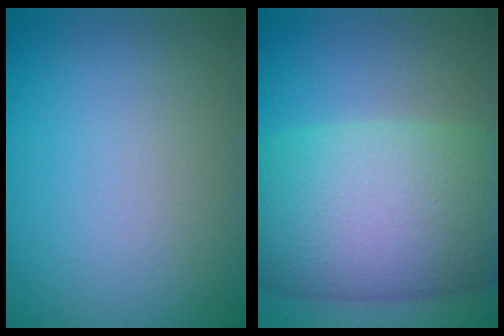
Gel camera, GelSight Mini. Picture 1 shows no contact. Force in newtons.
{"total": 11.9, "press": 11.9, "slide": 0.6}